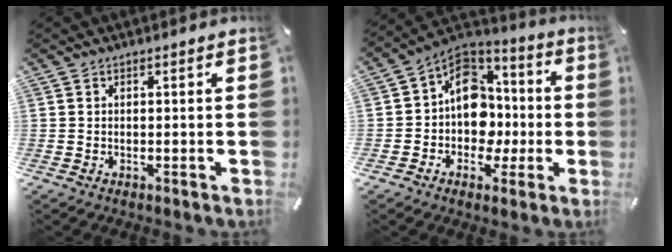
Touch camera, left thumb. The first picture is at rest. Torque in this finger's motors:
{"motor_torque": [0.27, 1.88, 0.99, 0.06, 0.37]}